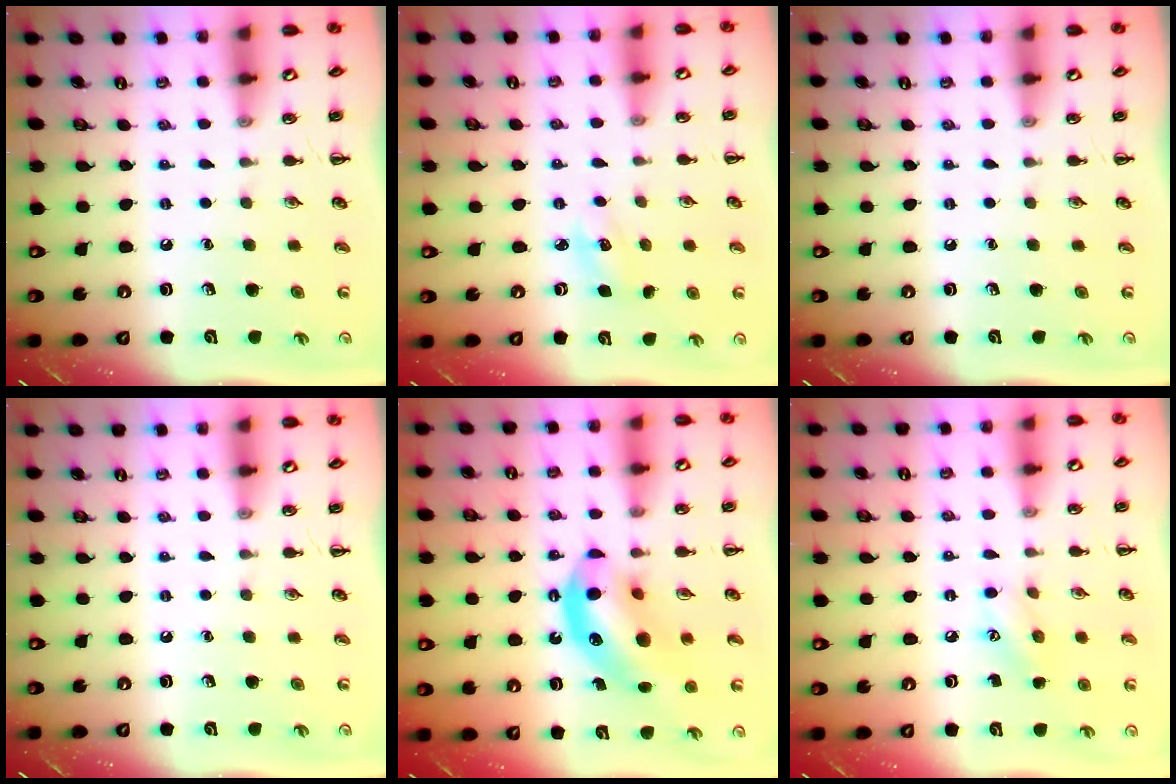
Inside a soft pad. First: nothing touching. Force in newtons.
{"total": 4.0, "press": 3.8, "slide": 1.2}
{"total": 0.0}
{"total": 0.0}
{"total": 12.9, "press": 12.5, "slide": 3.3}
{"total": 7.3, "press": 7.2, "slide": 1.1}